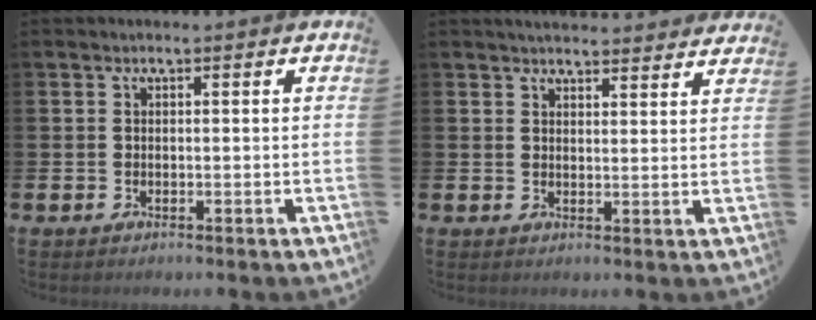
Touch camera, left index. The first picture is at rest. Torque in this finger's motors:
{"motor_torque": [0.67, -0.81, 0.38, 0.09]}